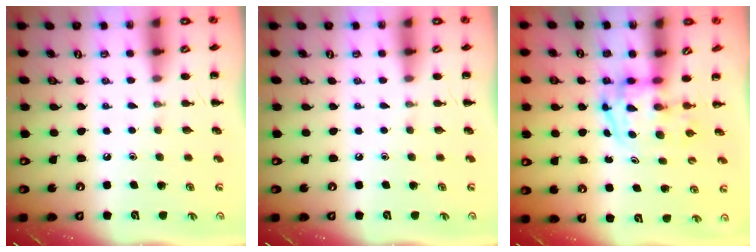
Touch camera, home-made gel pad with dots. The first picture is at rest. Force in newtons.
{"total": 0.0}
{"total": 3.8, "press": 3.8, "slide": 0.7}